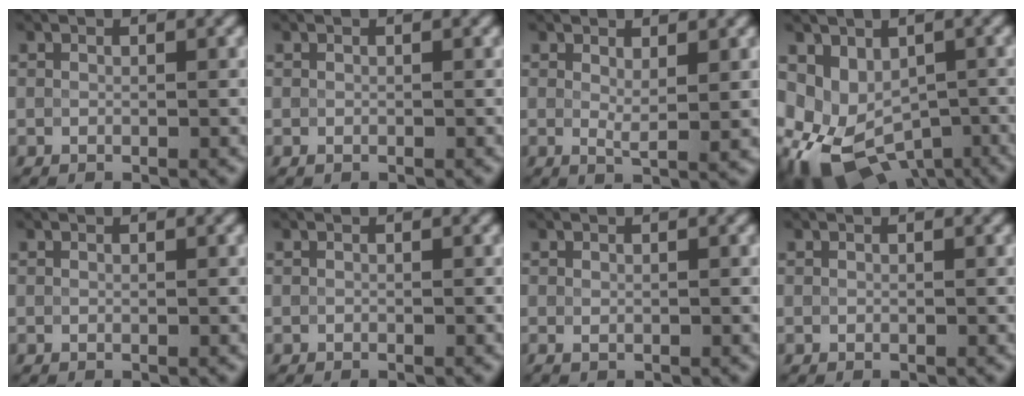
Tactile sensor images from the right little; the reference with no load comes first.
{"total": 0.0}
{"total": 2.1, "force": [1.0, 0.5, 1.8], "torque": [-0.033, -0.008, 0.019]}
{"total": 9.8, "force": [-4.5, 6.5, 5.8], "torque": [-0.096, -0.032, -0.055]}
{"total": 0.0}
{"total": 0.0}
{"total": 0.6, "force": [0.1, 0.4, 0.4], "torque": [-0.009, -0.002, 0.003]}
{"total": 0.0}